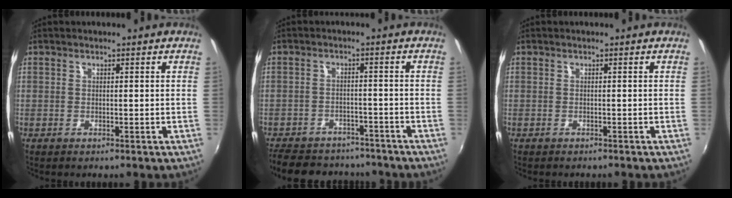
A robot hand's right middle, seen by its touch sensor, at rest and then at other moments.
{"total": 16.2, "force": [-13.6, 6.8, 5.6], "torque": [-0.138, 0.012, -0.187]}
{"total": 0.7, "force": [-0.6, 0.2, 0.1], "torque": [-0.005, -0.002, -0.010]}